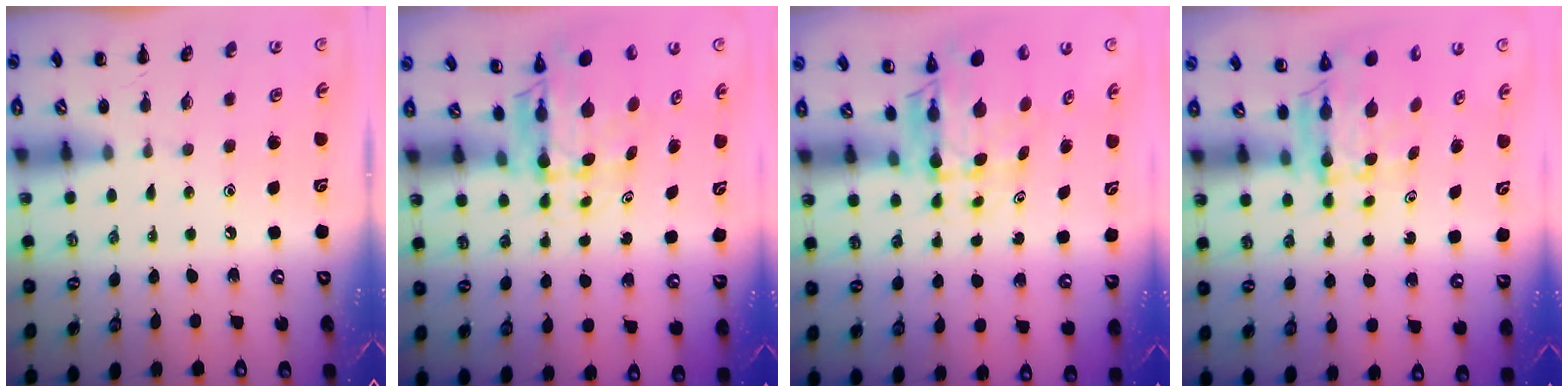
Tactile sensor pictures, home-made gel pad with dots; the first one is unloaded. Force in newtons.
{"total": 6.3, "press": 6.0, "slide": 1.9}
{"total": 6.3, "press": 6.0, "slide": 1.9}
{"total": 5.5, "press": 5.3, "slide": 1.4}